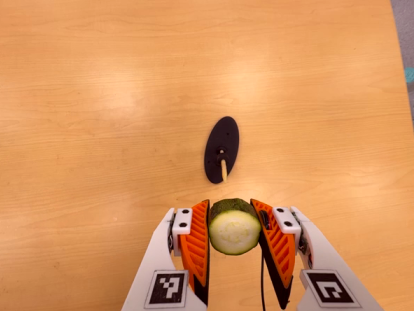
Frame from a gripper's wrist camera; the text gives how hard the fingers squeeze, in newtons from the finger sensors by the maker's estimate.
{"total": 10.9, "left": 9.6, "right": 12.2}